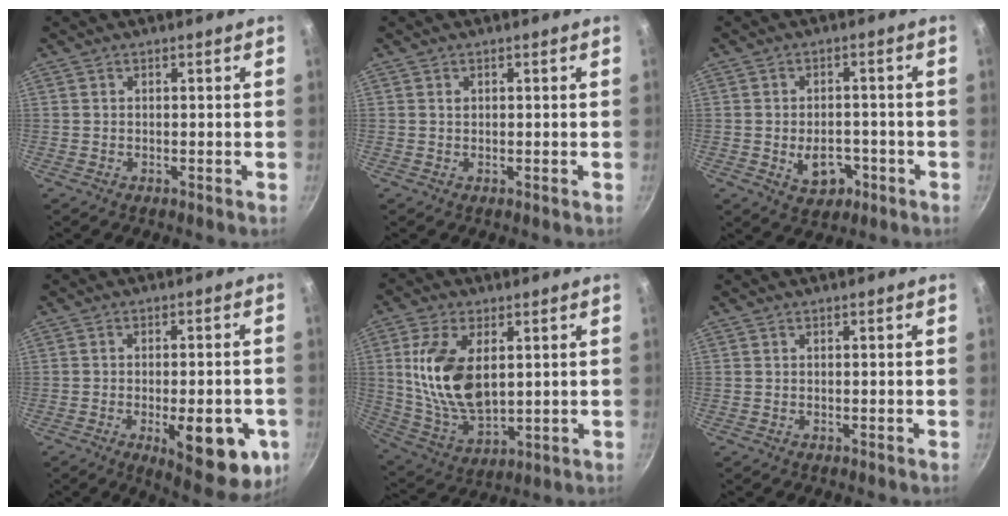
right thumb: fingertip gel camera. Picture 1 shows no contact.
{"total": 0.7, "force": [0.3, 0.6, 0.3], "torque": [-0.003, 0.001, 0.004]}
{"total": 6.8, "force": [-2.2, 4.8, 4.3], "torque": [-0.041, 0.014, -0.025]}
{"total": 15.7, "force": [-5.0, 6.1, 13.5], "torque": [-0.140, 0.000, -0.059]}
{"total": 15.6, "force": [3.2, 8.7, 12.6], "torque": [-0.233, -0.022, 0.072]}
{"total": 0.0}